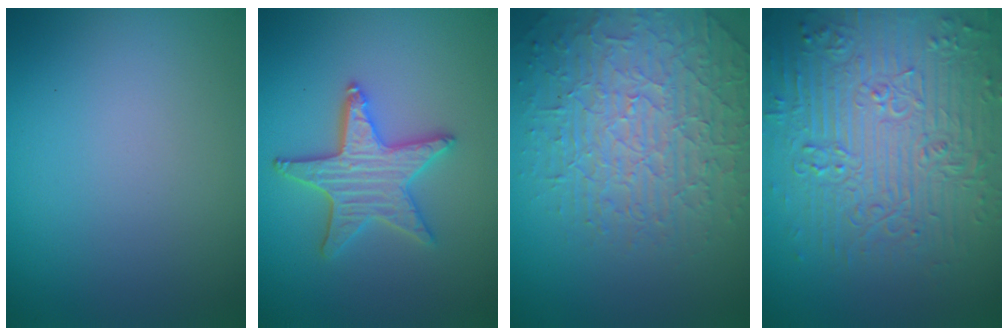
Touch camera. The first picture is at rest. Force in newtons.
{"total": 3.8, "press": 3.6, "slide": 1.3}
{"total": 5.3, "press": 4.8, "slide": 2.2}
{"total": 9.3, "press": 6.8, "slide": 6.3}